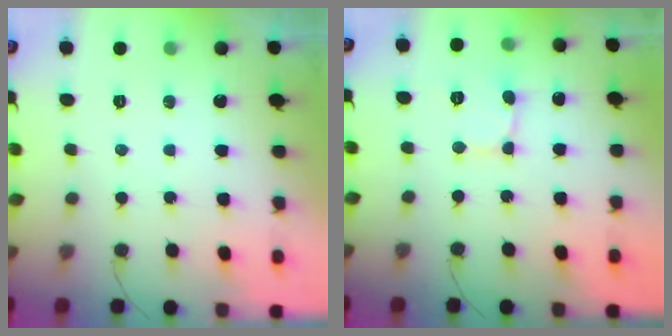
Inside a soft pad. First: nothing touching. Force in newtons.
{"total": 2.2, "press": 2.2, "slide": 0.1}